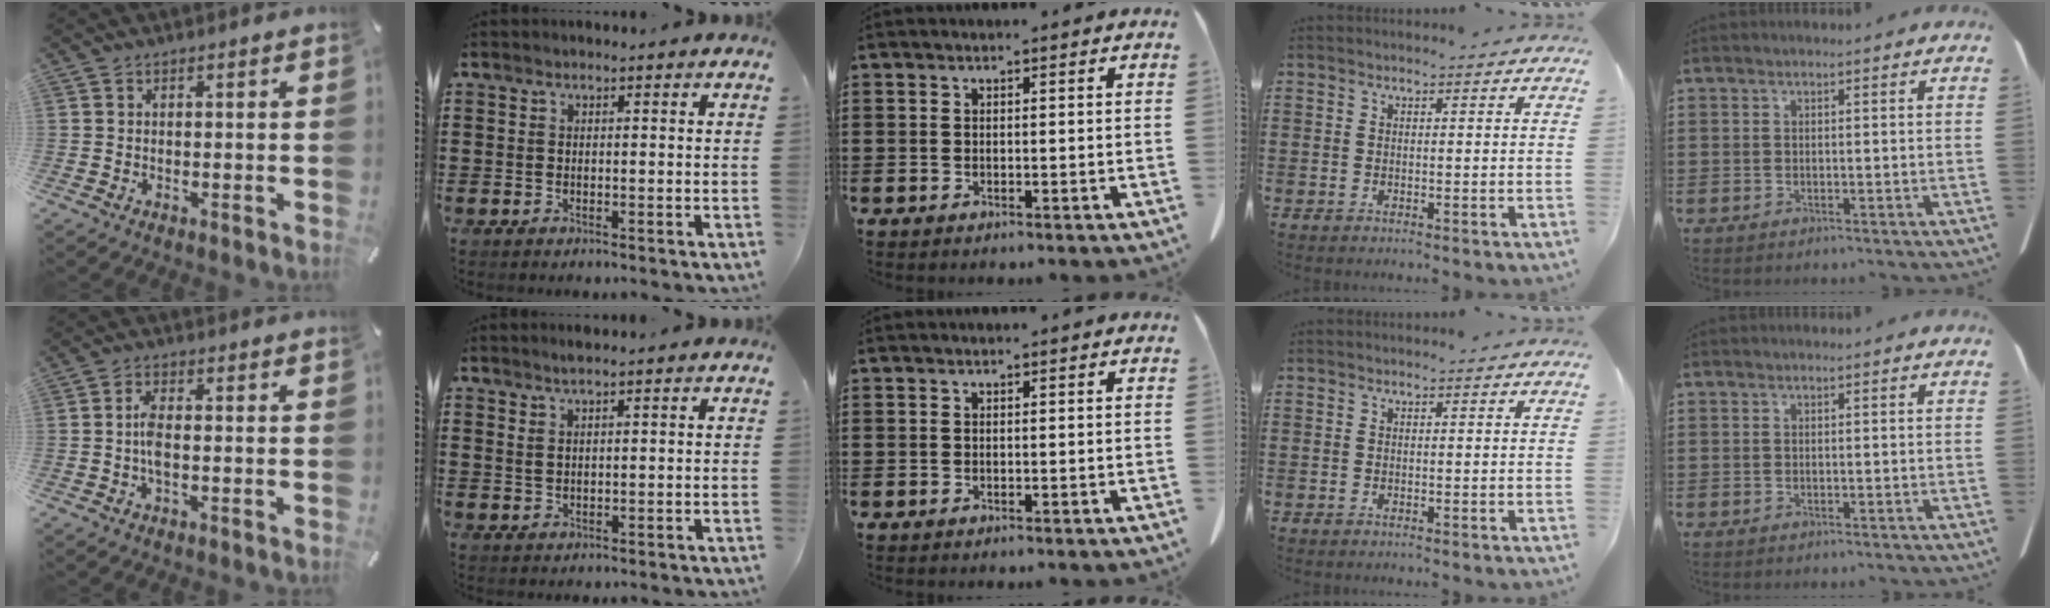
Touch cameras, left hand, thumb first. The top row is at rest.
{"thumb": {"total": 4.2, "force": [-0.7, 1.7, 3.8], "torque": [-0.082, 0.002, -0.016]}, "index": {"total": 1.7, "force": [1.1, 0.3, 1.2], "torque": [-0.025, 0.002, 0.020]}}